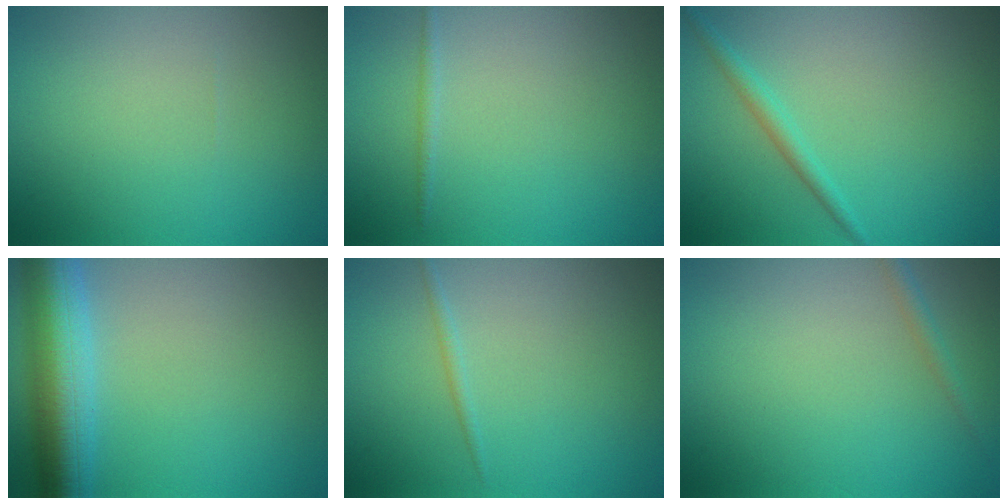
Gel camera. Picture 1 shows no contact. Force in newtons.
{"total": 0.6, "press": 0.6, "slide": 0.0}
{"total": 1.5, "press": 1.5, "slide": 0.1}
{"total": 7.7, "press": 7.7, "slide": 0.3}
{"total": 0.7, "press": 0.7, "slide": 0.0}
{"total": 1.1, "press": 1.1, "slide": 0.0}